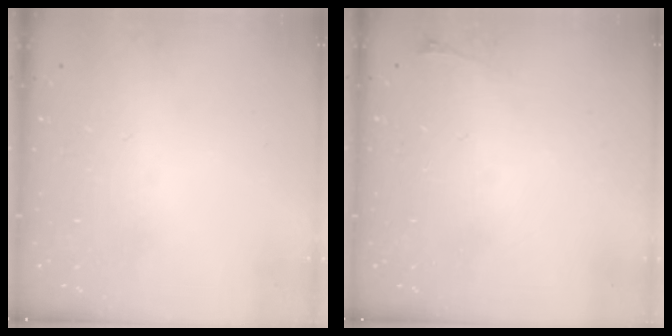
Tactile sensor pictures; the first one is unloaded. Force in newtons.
{"total": 2.8, "press": 2.1, "slide": 1.9}